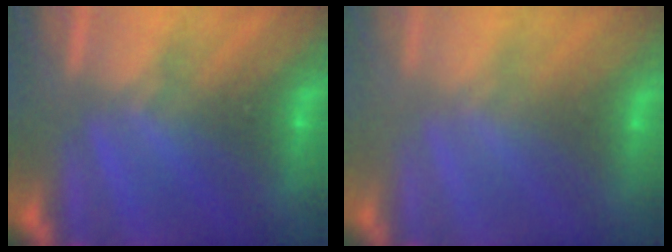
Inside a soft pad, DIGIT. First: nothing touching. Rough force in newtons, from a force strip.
{"total": 2.8}